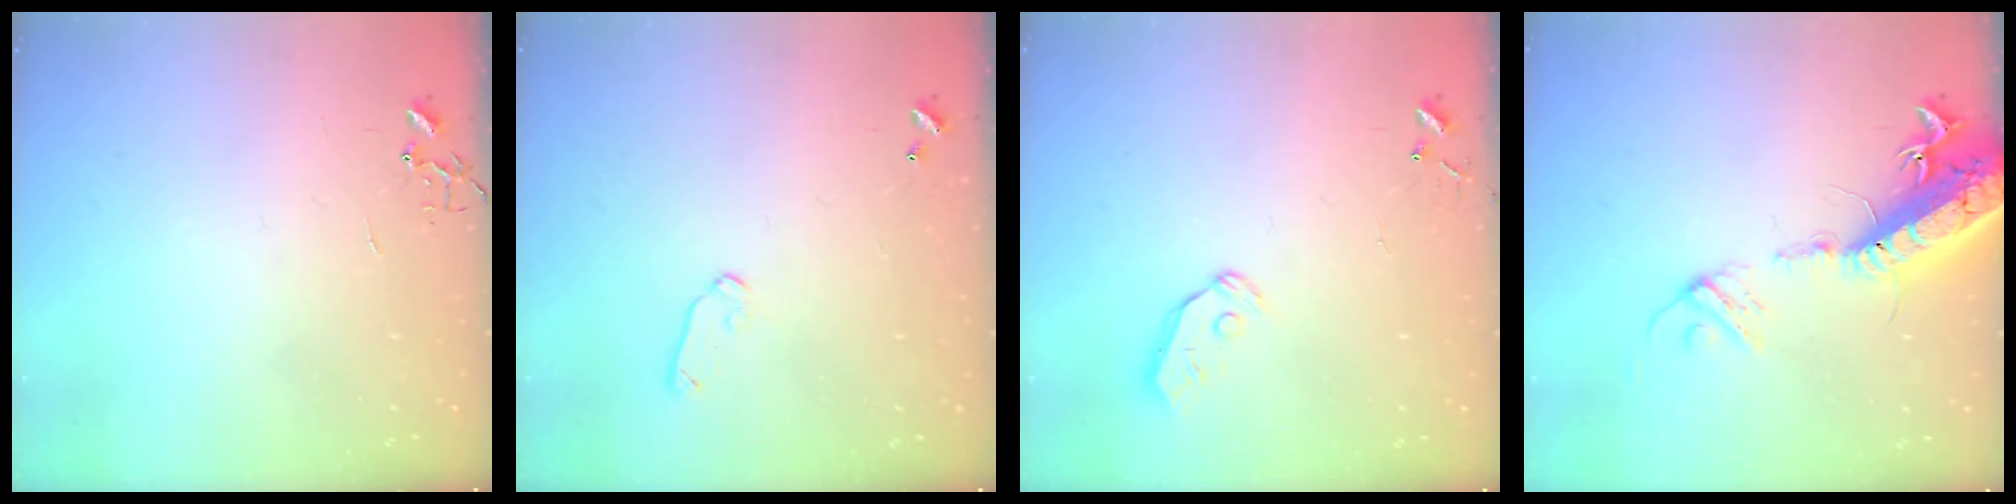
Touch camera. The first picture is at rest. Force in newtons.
{"total": 6.8, "press": 6.7, "slide": 1.0}
{"total": 5.3, "press": 5.3, "slide": 0.4}
{"total": 20.7, "press": 20.1, "slide": 4.8}